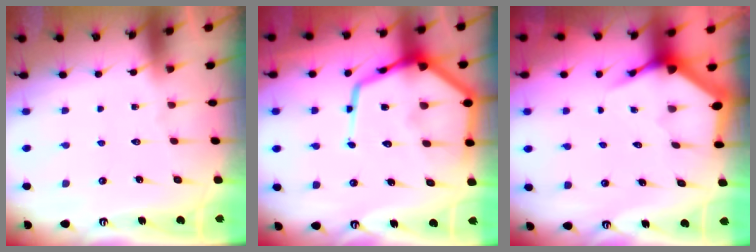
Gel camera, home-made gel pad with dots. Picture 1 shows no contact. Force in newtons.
{"total": 17.9, "press": 17.8, "slide": 1.8}
{"total": 4.0, "press": 3.9, "slide": 0.5}